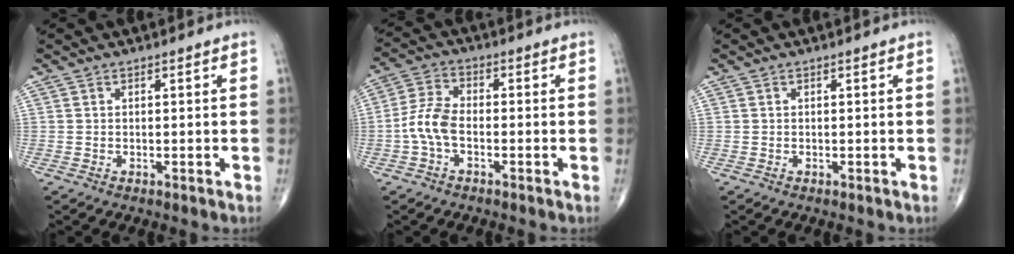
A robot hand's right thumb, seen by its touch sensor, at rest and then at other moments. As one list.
[{"total": 6.4, "force": [-1.8, 3.4, 5.1], "torque": [-0.113, 0.022, -0.043]}, {"total": 0.0}]